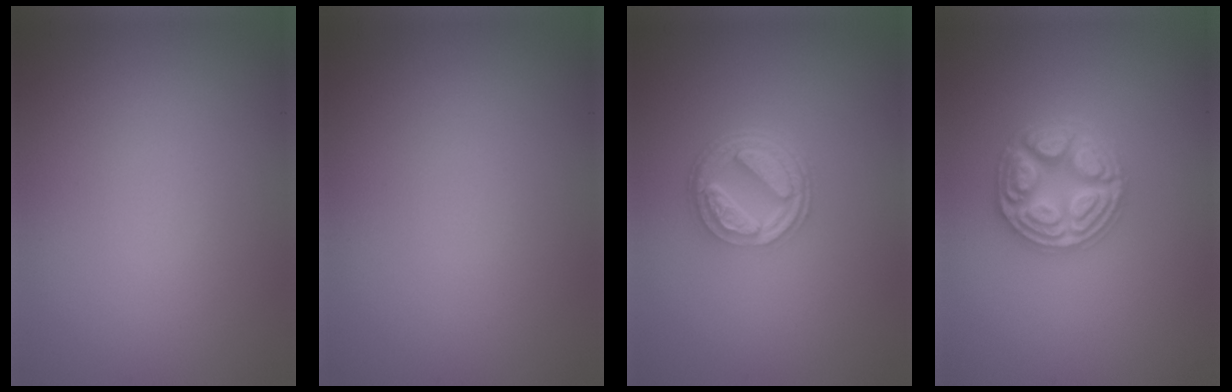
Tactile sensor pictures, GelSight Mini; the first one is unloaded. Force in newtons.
{"total": 0.0}
{"total": 5.2, "press": 3.9, "slide": 3.4}
{"total": 4.6, "press": 4.5, "slide": 0.6}